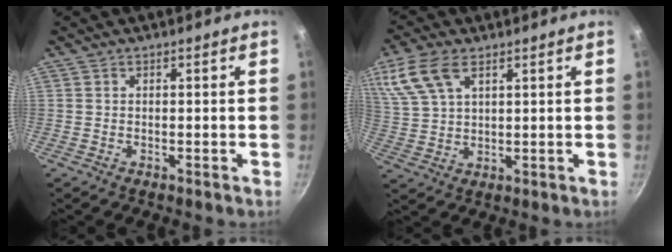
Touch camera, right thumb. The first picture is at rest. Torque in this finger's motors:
{"motor_torque": [-0.50, 0.84, -0.34, 0.18, 0.31]}